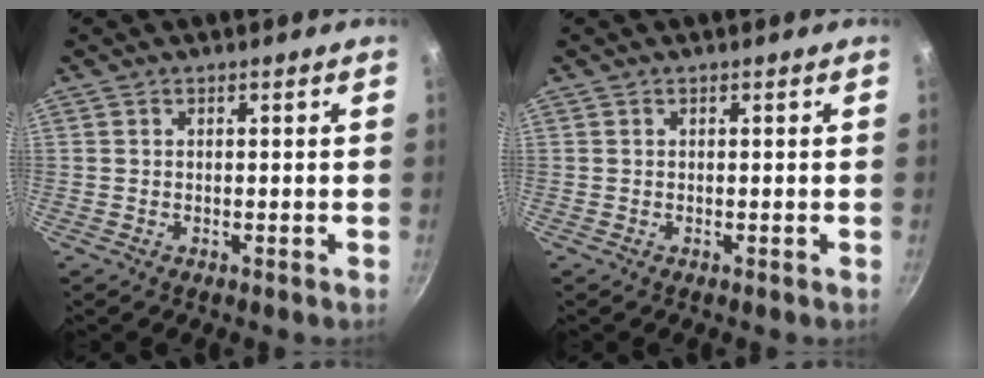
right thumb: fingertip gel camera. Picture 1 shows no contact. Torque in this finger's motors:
{"motor_torque": [-0.03, 0.05, -0.04, 0.03, 0.00]}